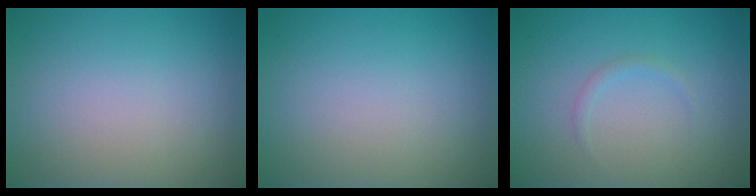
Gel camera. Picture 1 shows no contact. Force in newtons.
{"total": 0.0}
{"total": 0.8, "press": 0.8, "slide": 0.1}